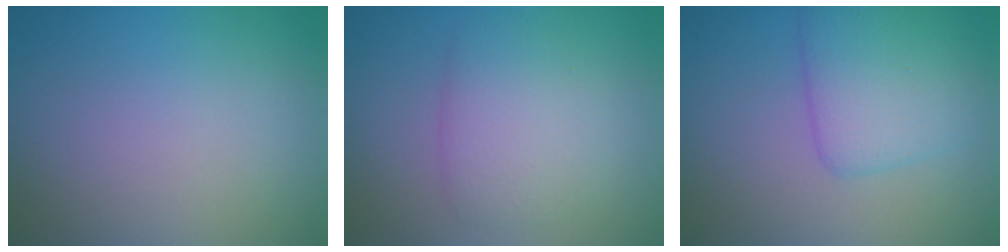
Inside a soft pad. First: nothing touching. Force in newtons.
{"total": 3.4, "press": 3.4, "slide": 0.1}
{"total": 4.3, "press": 4.3, "slide": 0.0}